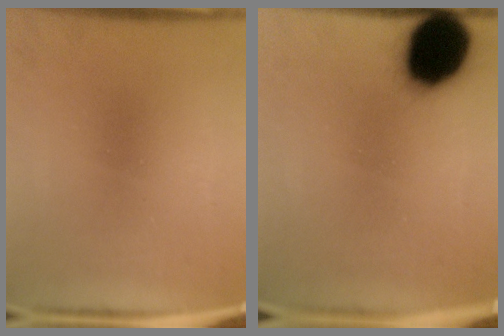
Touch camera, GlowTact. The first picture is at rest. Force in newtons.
{"total": 16.8}